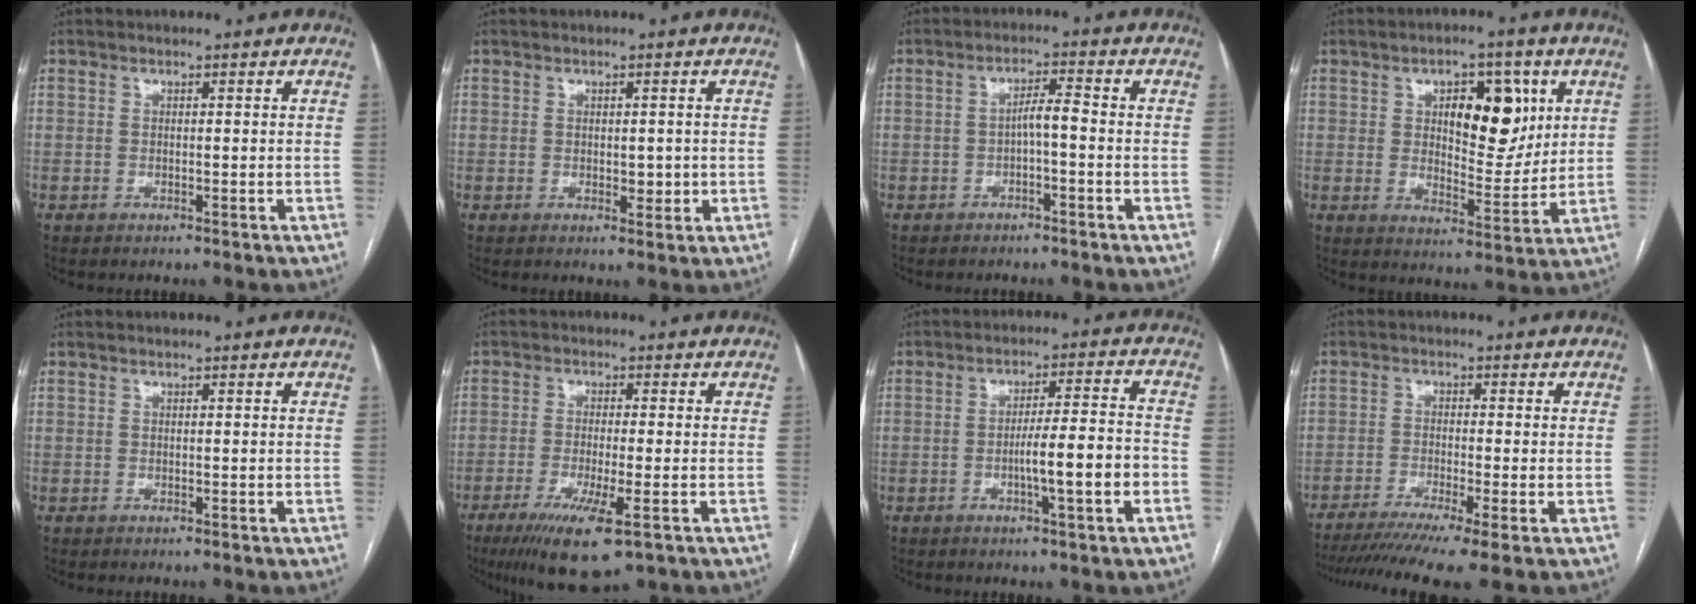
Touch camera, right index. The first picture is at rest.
{"total": 2.5, "force": [-0.1, 1.5, 2.0], "torque": [-0.025, -0.001, 0.005]}
{"total": 3.0, "force": [-0.8, 0.4, 2.9], "torque": [-0.047, 0.010, -0.013]}
{"total": 10.8, "force": [3.8, 4.9, 8.9], "torque": [-0.123, 0.008, 0.065]}
{"total": 0.0}
{"total": 9.4, "force": [-4.9, 1.2, 8.0], "torque": [-0.144, -0.027, -0.077]}
{"total": 8.4, "force": [-2.6, 0.3, 8.0], "torque": [-0.128, 0.008, -0.041]}
{"total": 10.9, "force": [-8.1, -0.4, 7.3], "torque": [-0.111, -0.019, -0.127]}